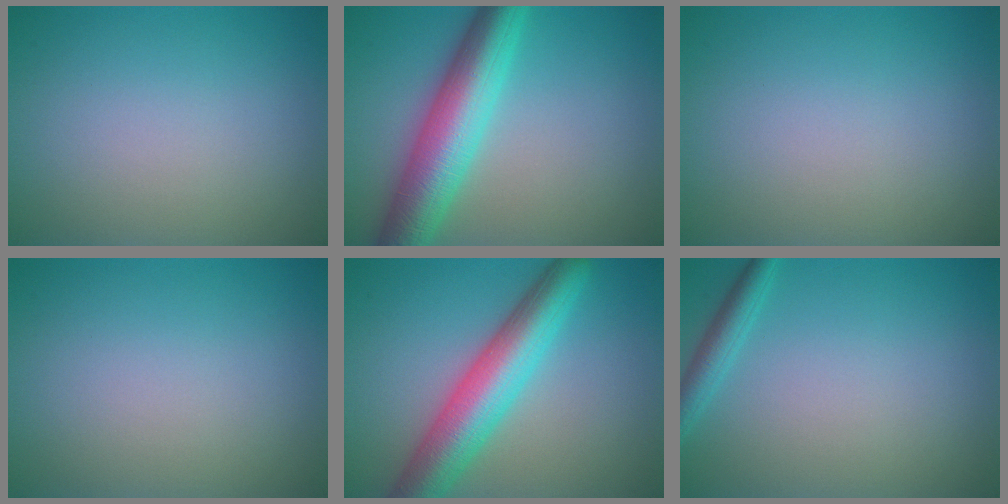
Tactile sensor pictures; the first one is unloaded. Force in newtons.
{"total": 8.0, "press": 8.0, "slide": 0.1}
{"total": 0.0}
{"total": 0.0}
{"total": 7.6, "press": 7.6, "slide": 0.1}
{"total": 2.1, "press": 2.0, "slide": 0.2}